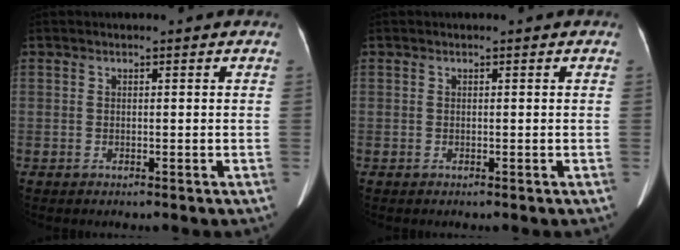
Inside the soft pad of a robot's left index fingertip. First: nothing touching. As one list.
[{"total": 0.0}]